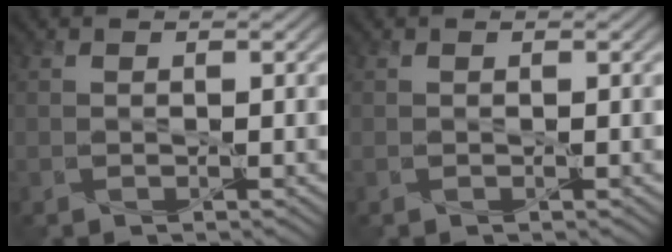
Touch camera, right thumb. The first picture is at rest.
{"total": 0.0}